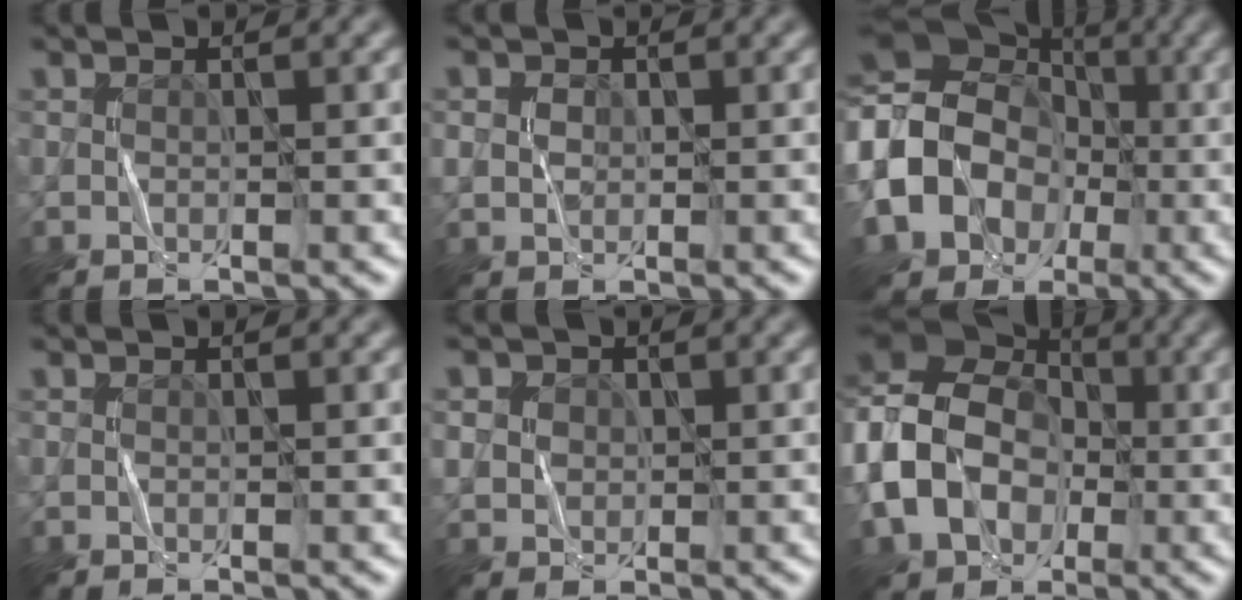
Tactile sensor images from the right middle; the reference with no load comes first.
{"total": 2.8, "force": [0.9, 2.2, 1.4], "torque": [-0.029, 0.018, 0.000]}
{"total": 12.4, "force": [-2.3, 10.6, 6.0], "torque": [-0.130, -0.013, -0.071]}
{"total": 0.0}
{"total": 4.0, "force": [1.6, 3.3, 1.7], "torque": [-0.050, 0.019, 0.021]}
{"total": 11.6, "force": [-2.0, 9.0, 7.0], "torque": [-0.153, -0.007, -0.055]}